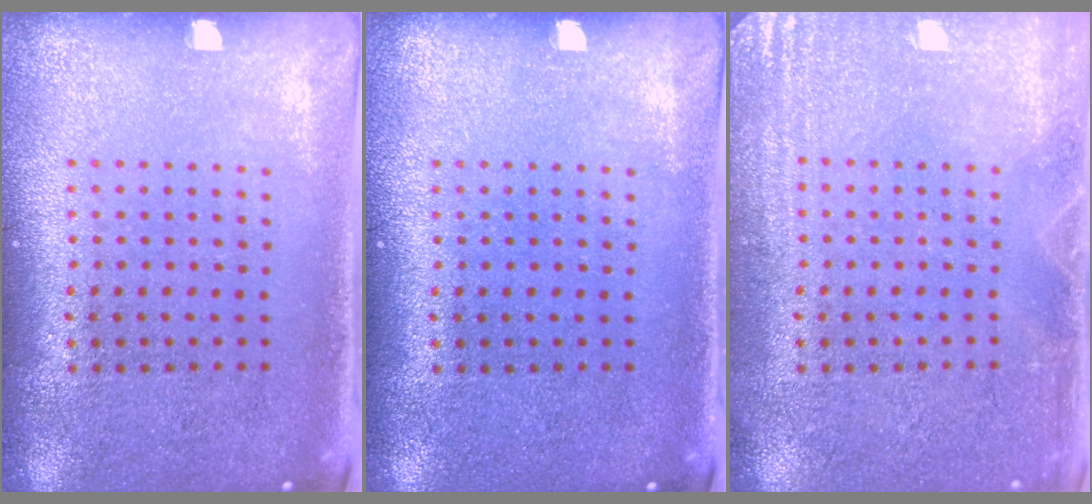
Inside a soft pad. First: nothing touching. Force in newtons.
{"total": 0.0}
{"total": 2.9, "press": 2.9, "slide": 0.5}